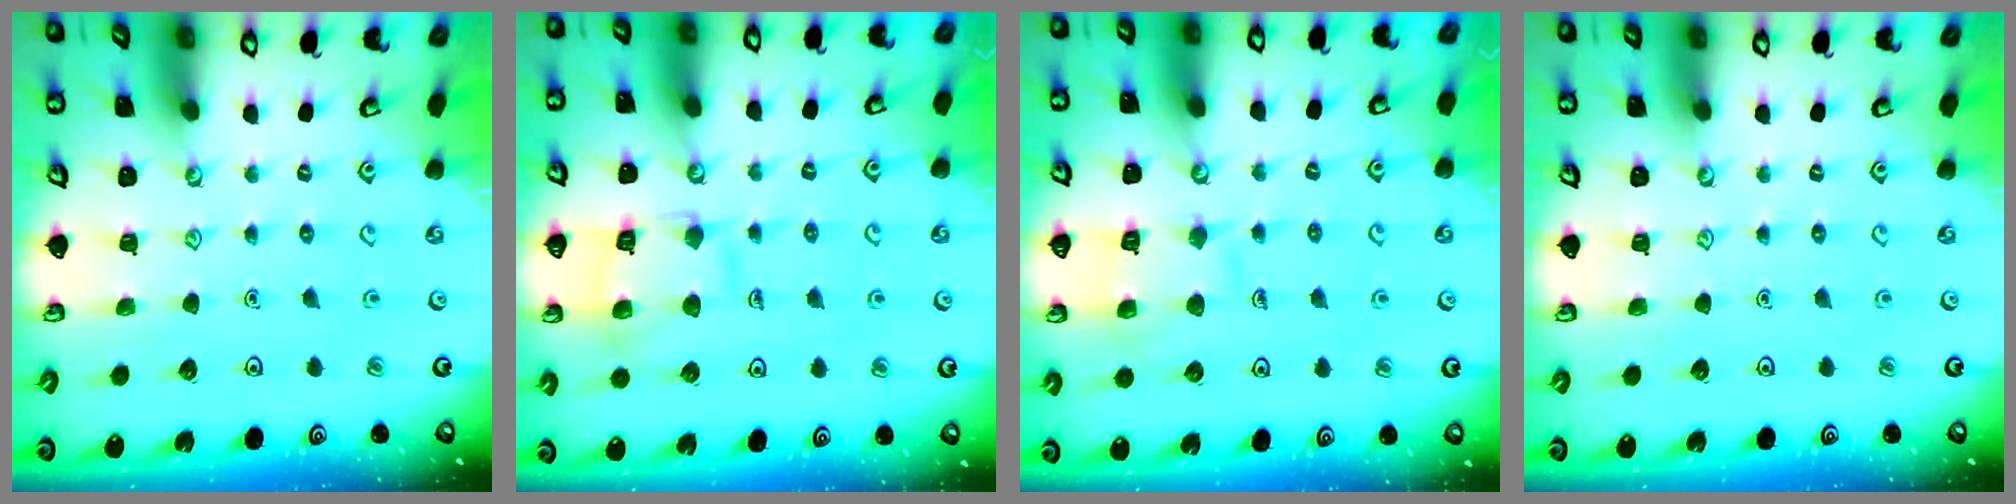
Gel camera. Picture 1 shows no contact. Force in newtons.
{"total": 12.4, "press": 12.4, "slide": 1.2}
{"total": 10.7, "press": 10.7, "slide": 0.9}
{"total": 0.0}